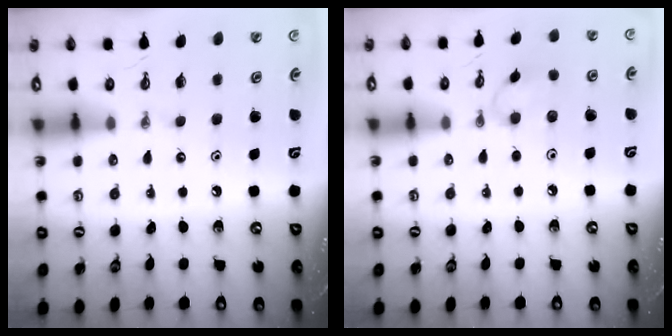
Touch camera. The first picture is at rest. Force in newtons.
{"total": 6.5, "press": 6.5, "slide": 0.6}